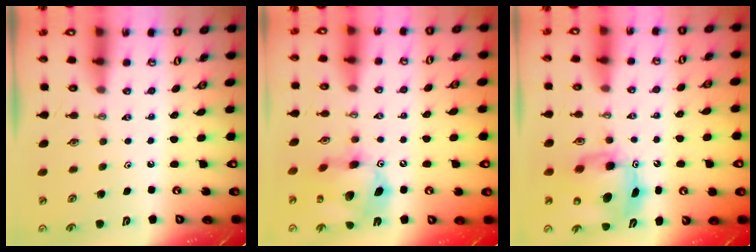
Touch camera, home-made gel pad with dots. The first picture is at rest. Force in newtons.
{"total": 14.8, "press": 14.7, "slide": 1.3}
{"total": 10.3, "press": 10.2, "slide": 0.8}